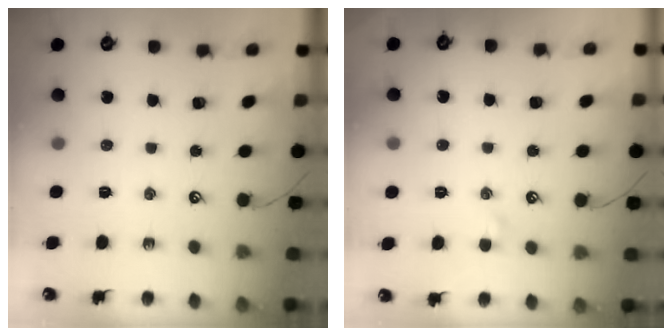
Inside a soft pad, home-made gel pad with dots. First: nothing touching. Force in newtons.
{"total": 0.5, "press": 0.2, "slide": 0.5}